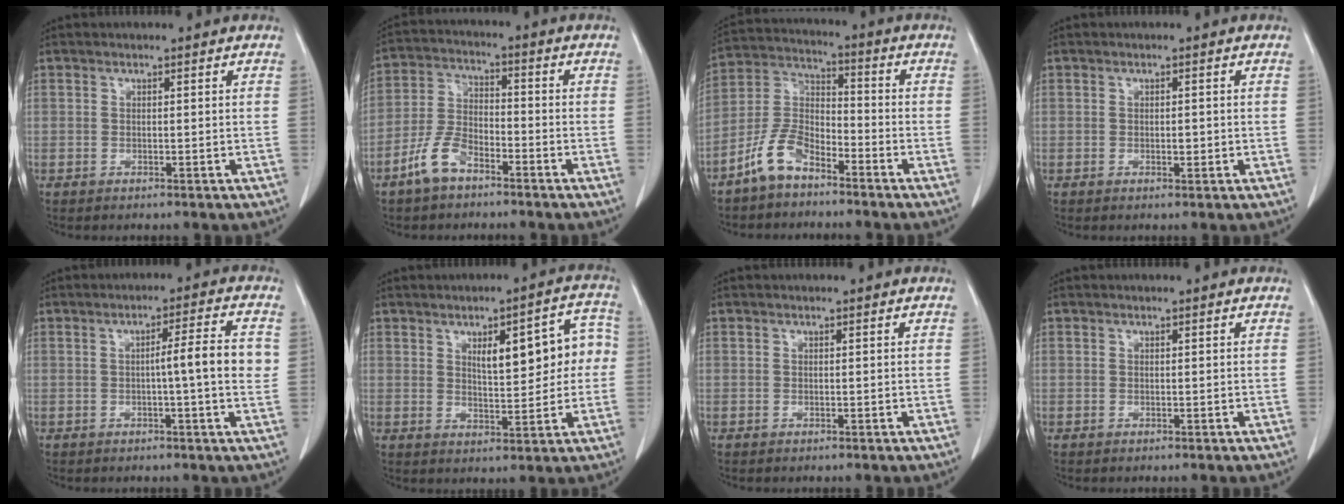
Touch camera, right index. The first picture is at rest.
{"total": 7.3, "force": [-4.7, 3.6, 4.3], "torque": [-0.102, 0.007, -0.093]}
{"total": 8.3, "force": [-5.9, 3.8, 4.4], "torque": [-0.104, 0.013, -0.122]}
{"total": 1.3, "force": [-0.2, 0.6, 1.2], "torque": [-0.019, -0.001, -0.001]}
{"total": 6.5, "force": [-0.1, -0.3, 6.5], "torque": [-0.093, 0.006, -0.004]}
{"total": 9.9, "force": [1.8, 3.7, 9.0], "torque": [-0.112, 0.032, 0.029]}
{"total": 0.0}
{"total": 0.0}